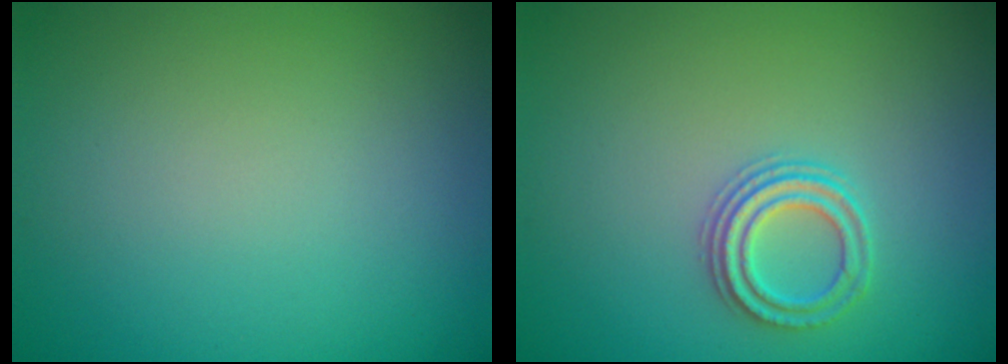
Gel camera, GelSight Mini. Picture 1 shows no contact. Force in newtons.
{"total": 2.4, "press": 2.2, "slide": 0.8}